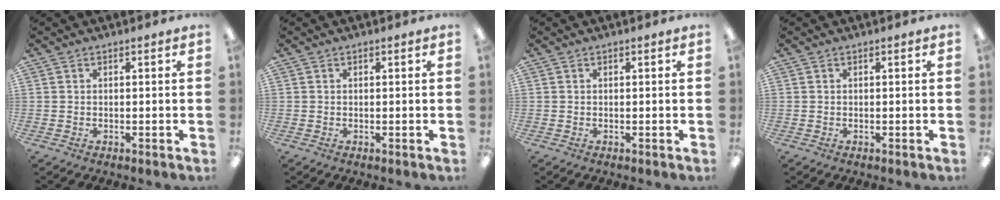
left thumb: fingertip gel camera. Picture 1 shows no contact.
{"total": 0.0}
{"total": 0.0}
{"total": 0.0}